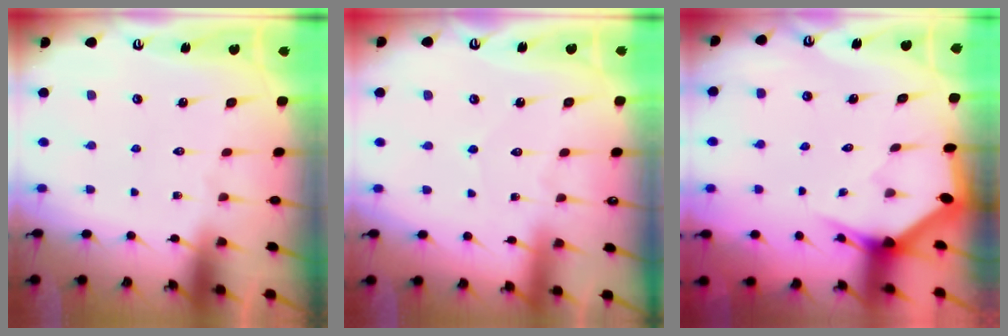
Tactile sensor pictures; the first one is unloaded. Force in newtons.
{"total": 2.8, "press": 2.7, "slide": 0.4}
{"total": 3.0, "press": 3.0, "slide": 0.1}